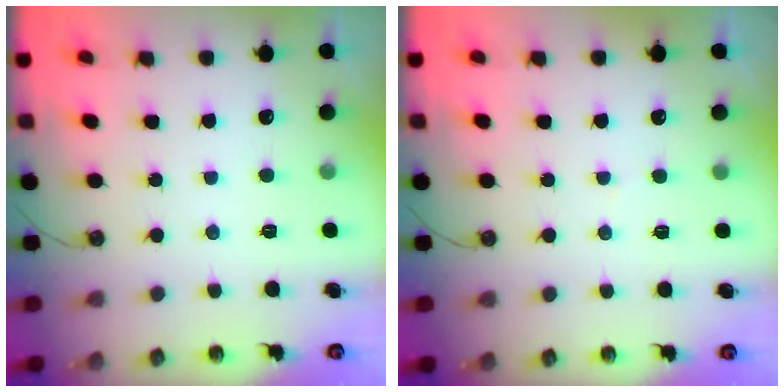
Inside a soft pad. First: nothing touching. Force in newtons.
{"total": 2.9, "press": 2.9, "slide": 0.2}